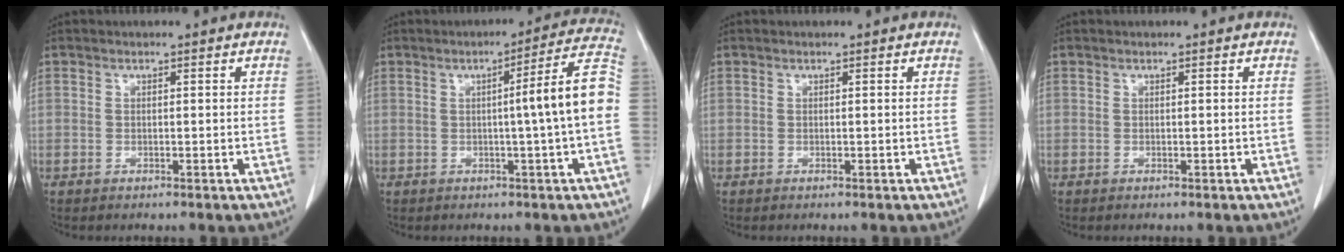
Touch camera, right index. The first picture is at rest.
{"total": 9.1, "force": [-0.6, -1.2, 9.0], "torque": [-0.120, 0.015, -0.012]}
{"total": 0.0}
{"total": 0.0}